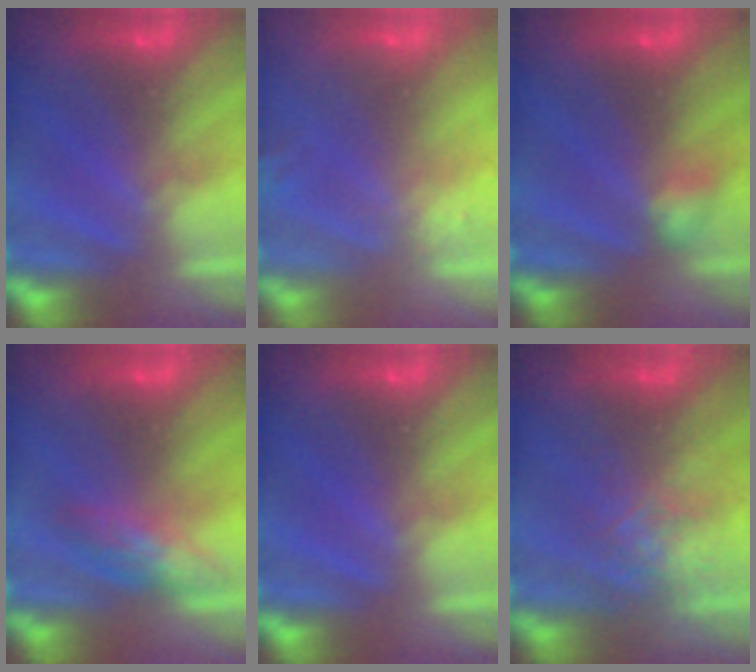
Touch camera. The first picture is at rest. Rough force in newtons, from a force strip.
{"total": 2.6}
{"total": 2.1}
{"total": 2.5}
{"total": 0.0}
{"total": 2.6}